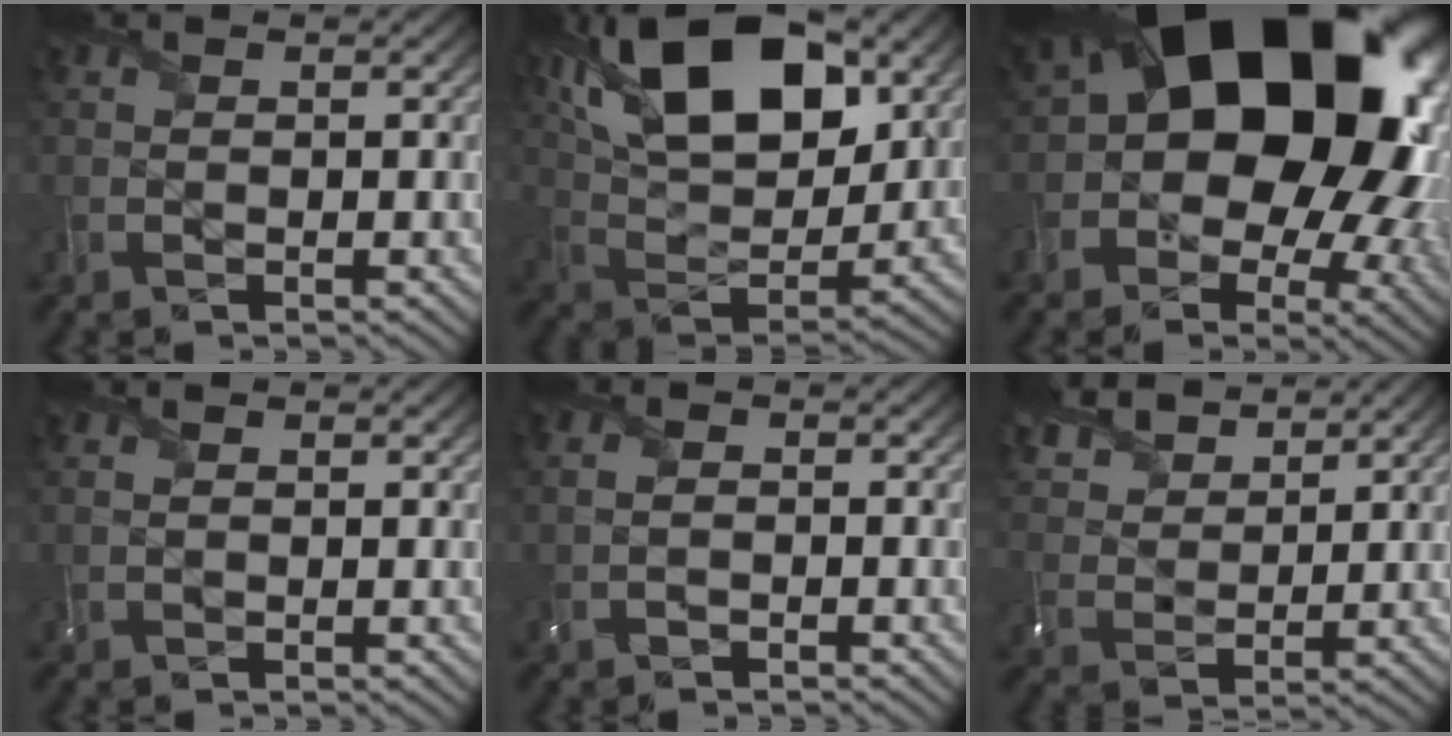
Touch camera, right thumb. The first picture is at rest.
{"total": 19.5, "force": [10.0, 10.0, 13.5], "torque": [-0.264, 0.043, 0.142]}
{"total": 21.7, "force": [4.1, 14.9, 15.2], "torque": [-0.232, -0.026, 0.087]}
{"total": 1.0, "force": [0.3, 0.6, 0.6], "torque": [-0.016, 0.000, 0.008]}
{"total": 1.5, "force": [-0.7, 0.9, 1.0], "torque": [-0.023, 0.000, -0.026]}
{"total": 8.3, "force": [6.7, 3.3, 3.7], "torque": [-0.107, 0.021, 0.127]}